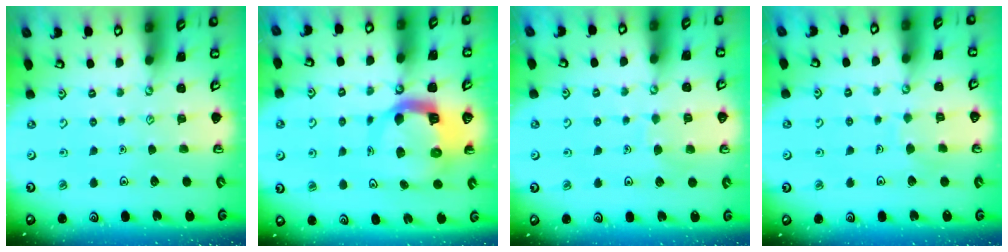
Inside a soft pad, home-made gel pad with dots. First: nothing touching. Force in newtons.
{"total": 8.9, "press": 8.8, "slide": 1.3}
{"total": 5.2, "press": 5.1, "slide": 0.5}
{"total": 6.1, "press": 6.1, "slide": 0.2}